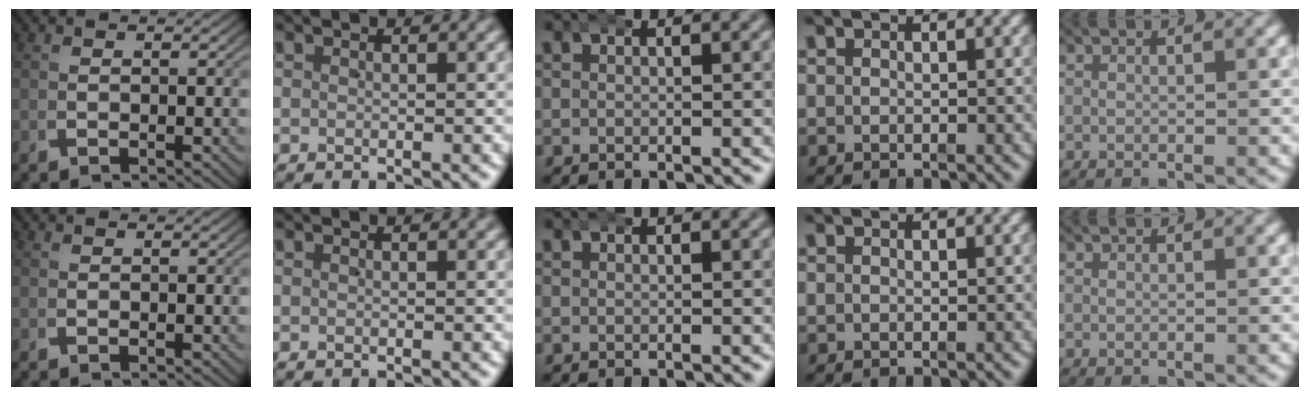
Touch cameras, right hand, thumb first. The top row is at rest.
{}